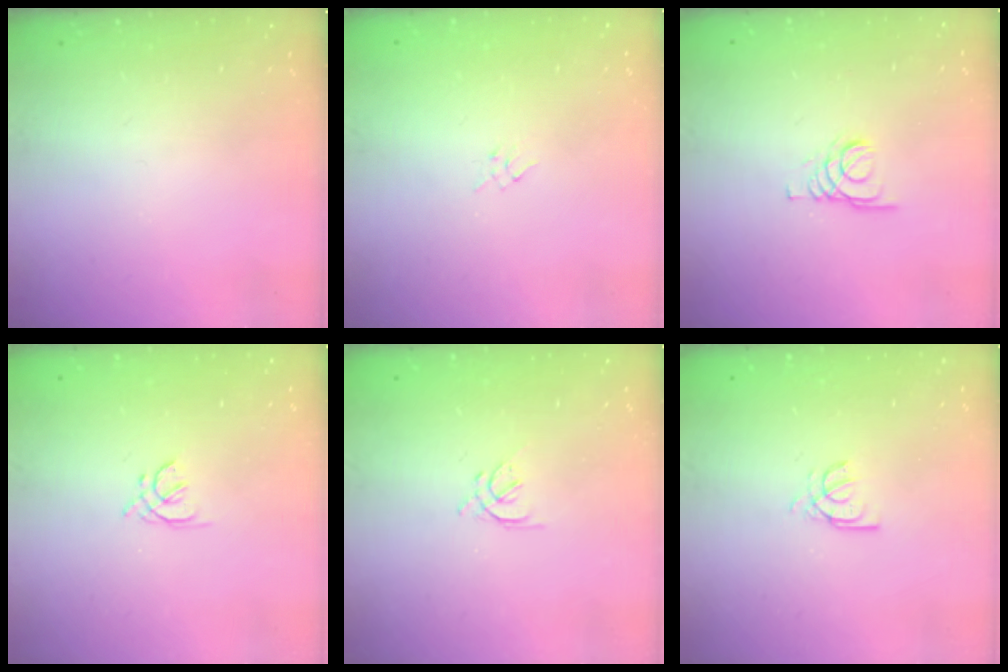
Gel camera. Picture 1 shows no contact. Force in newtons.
{"total": 1.6, "press": 1.6, "slide": 0.4}
{"total": 2.0, "press": 2.0, "slide": 0.1}
{"total": 1.8, "press": 1.7, "slide": 0.5}
{"total": 2.2, "press": 2.2, "slide": 0.4}
{"total": 4.1, "press": 4.1, "slide": 0.1}